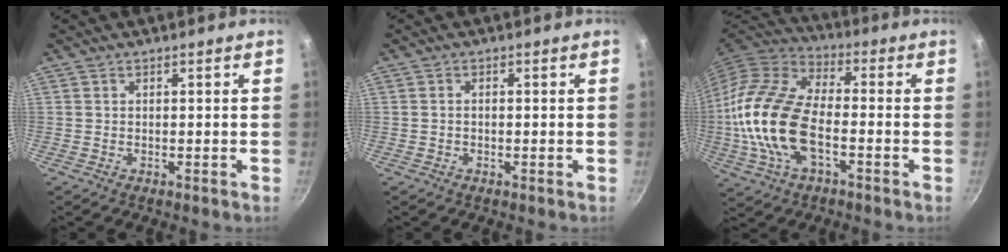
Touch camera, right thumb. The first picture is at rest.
{"total": 0.7, "force": [-0.2, 0.5, 0.5], "torque": [-0.011, 0.005, -0.004]}
{"total": 19.3, "force": [-3.5, 10.3, 15.9], "torque": [-0.313, 0.030, -0.079]}